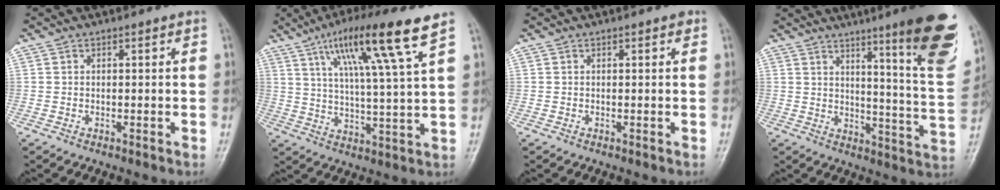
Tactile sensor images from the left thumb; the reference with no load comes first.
{"total": 15.9, "force": [8.7, 0.9, 13.3], "torque": [-0.229, -0.025, 0.146]}
{"total": 0.8, "force": [0.4, 0.3, 0.6], "torque": [-0.008, 0.001, 0.004]}
{"total": 20.0, "force": [11.3, 2.0, 16.3], "torque": [-0.184, -0.067, 0.152]}